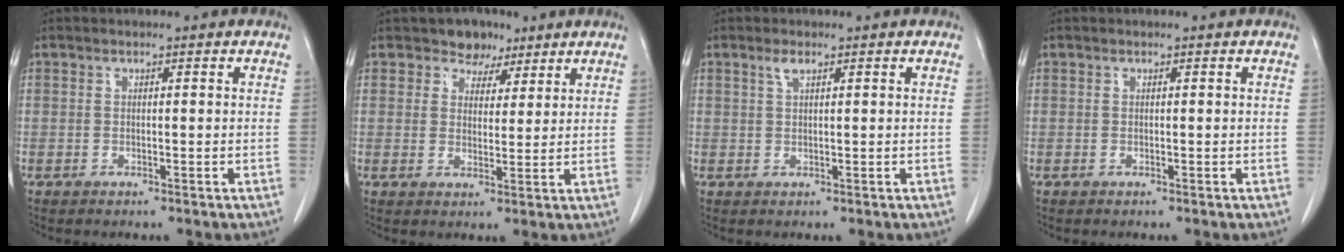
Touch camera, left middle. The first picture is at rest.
{"total": 4.5, "force": [3.3, 3.0, 0.8], "torque": [-0.006, 0.002, 0.052]}
{"total": 1.4, "force": [0.9, 0.4, 1.0], "torque": [-0.022, 0.004, 0.020]}
{"total": 0.0}